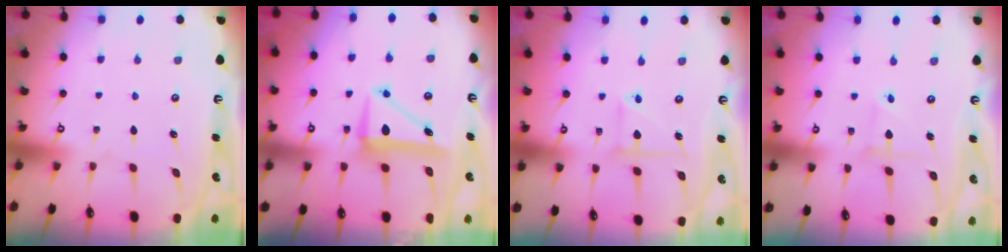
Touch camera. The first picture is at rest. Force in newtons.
{"total": 7.7, "press": 7.5, "slide": 1.7}
{"total": 5.1, "press": 5.1, "slide": 0.7}
{"total": 2.8, "press": 2.8, "slide": 0.3}